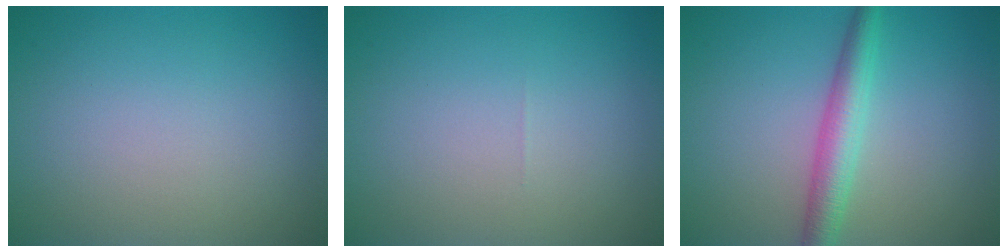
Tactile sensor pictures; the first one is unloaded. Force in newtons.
{"total": 0.0}
{"total": 3.5, "press": 3.5, "slide": 0.0}